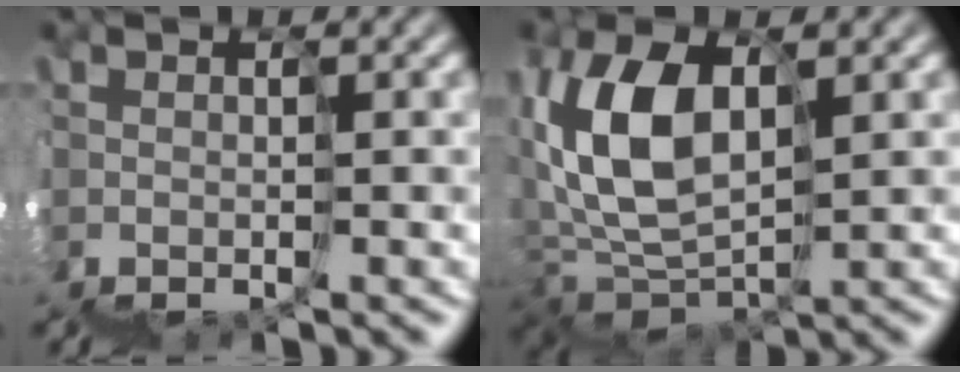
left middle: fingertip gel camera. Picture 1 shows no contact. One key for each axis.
{"total": 5.2, "fx": 3.7, "fy": 2.7, "fz": 2.4, "tx": -0.061, "ty": 0.041, "tz": 0.057}